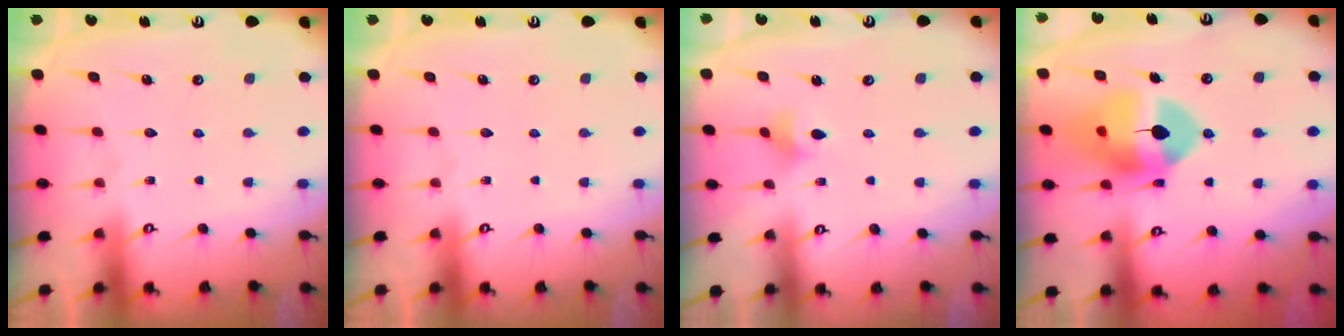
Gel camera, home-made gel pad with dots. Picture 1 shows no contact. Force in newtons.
{"total": 0.0}
{"total": 3.6, "press": 3.5, "slide": 0.8}
{"total": 15.0, "press": 14.8, "slide": 2.0}